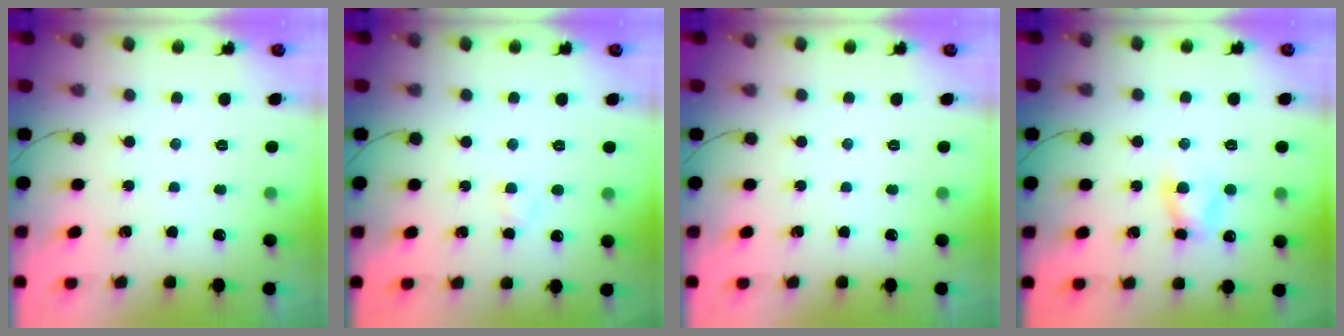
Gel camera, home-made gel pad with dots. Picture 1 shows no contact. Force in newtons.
{"total": 1.5, "press": 1.3, "slide": 0.7}
{"total": 0.0}
{"total": 5.3, "press": 5.2, "slide": 1.2}